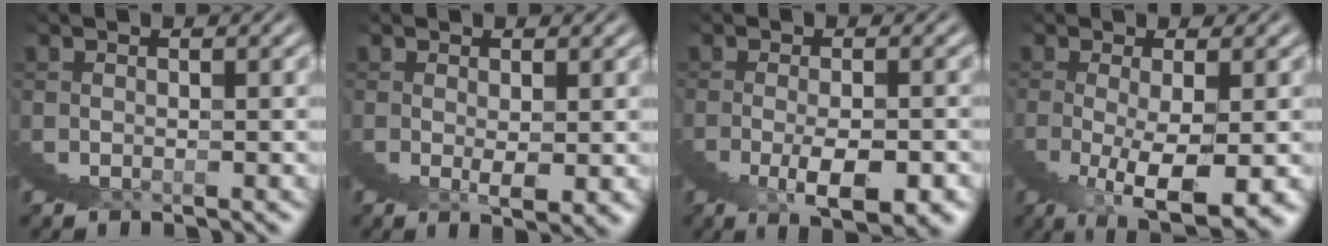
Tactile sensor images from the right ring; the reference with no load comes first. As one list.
[{"total": 2.3, "force": [1.6, -1.1, 1.2], "torque": [-0.005, 0.013, 0.025]}, {"total": 3.1, "force": [-0.1, -0.6, 3.0], "torque": [-0.030, 0.016, -0.004]}, {"total": 5.1, "force": [-0.5, 0.0, 5.0], "torque": [-0.078, 0.003, -0.001]}]